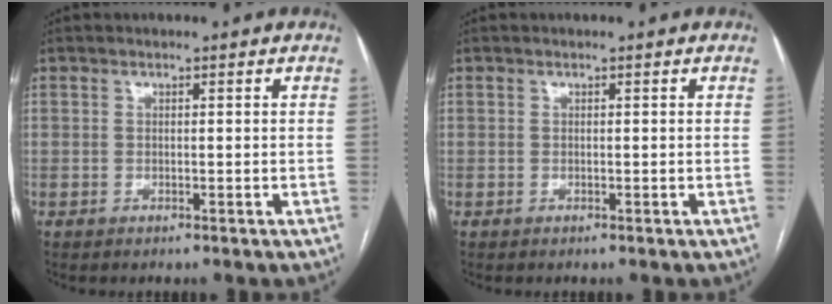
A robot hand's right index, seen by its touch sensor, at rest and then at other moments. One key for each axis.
{"total": 0.0}